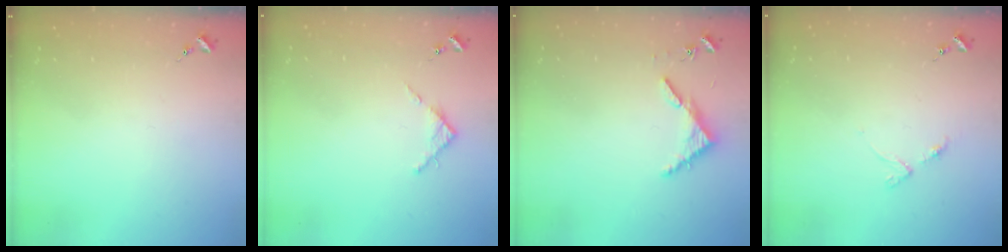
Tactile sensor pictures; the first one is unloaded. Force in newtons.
{"total": 3.7, "press": 3.7, "slide": 0.5}
{"total": 3.9, "press": 3.9, "slide": 0.3}
{"total": 4.0, "press": 3.9, "slide": 0.4}